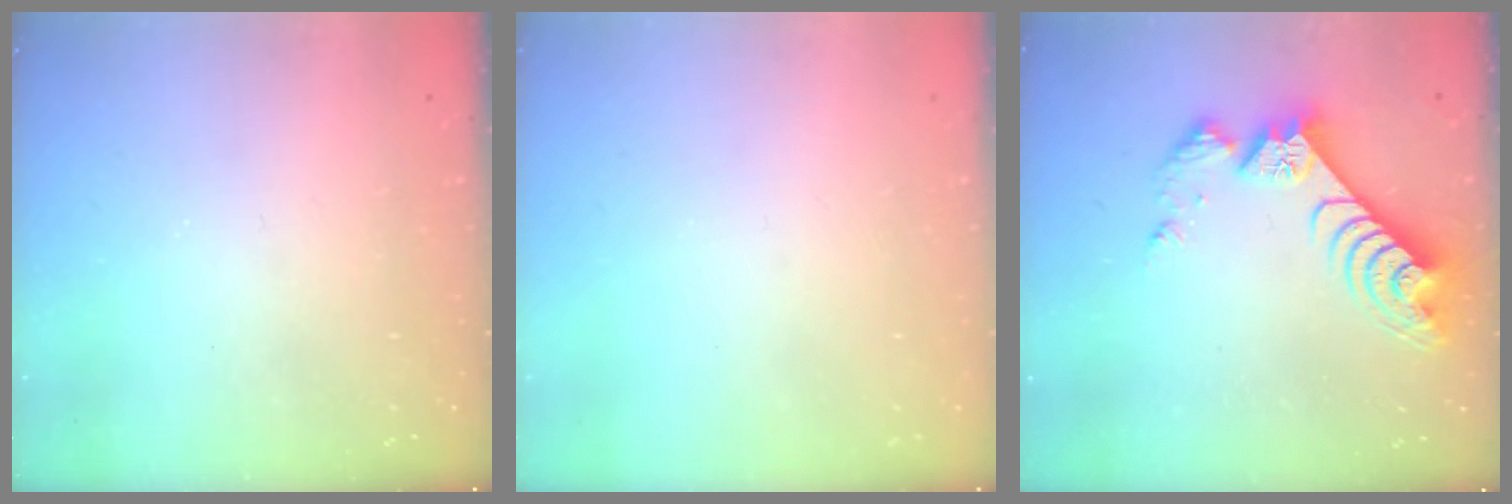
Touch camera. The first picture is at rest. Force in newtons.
{"total": 0.0}
{"total": 12.5, "press": 12.5, "slide": 1.1}